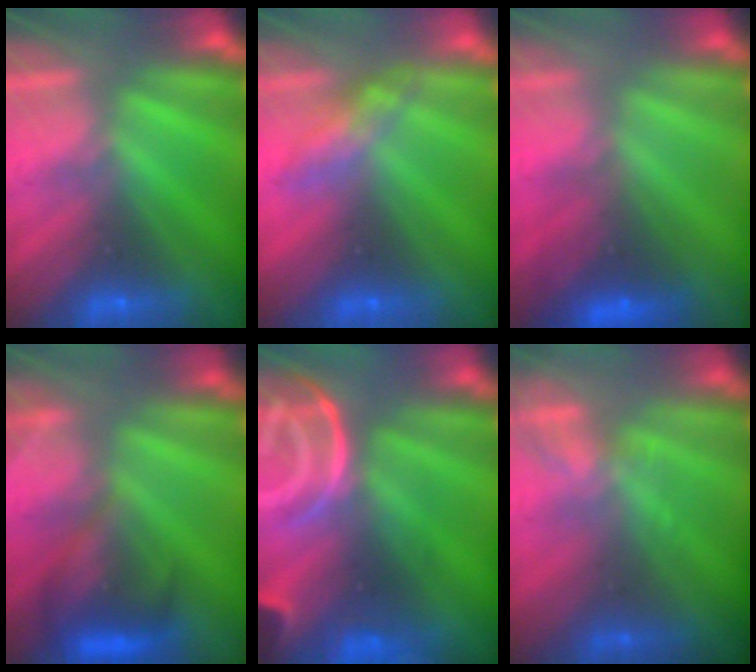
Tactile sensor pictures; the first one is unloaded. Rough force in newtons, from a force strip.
{"total": 2.6}
{"total": 2.9}
{"total": 5.9}
{"total": 8.8}
{"total": 1.8}